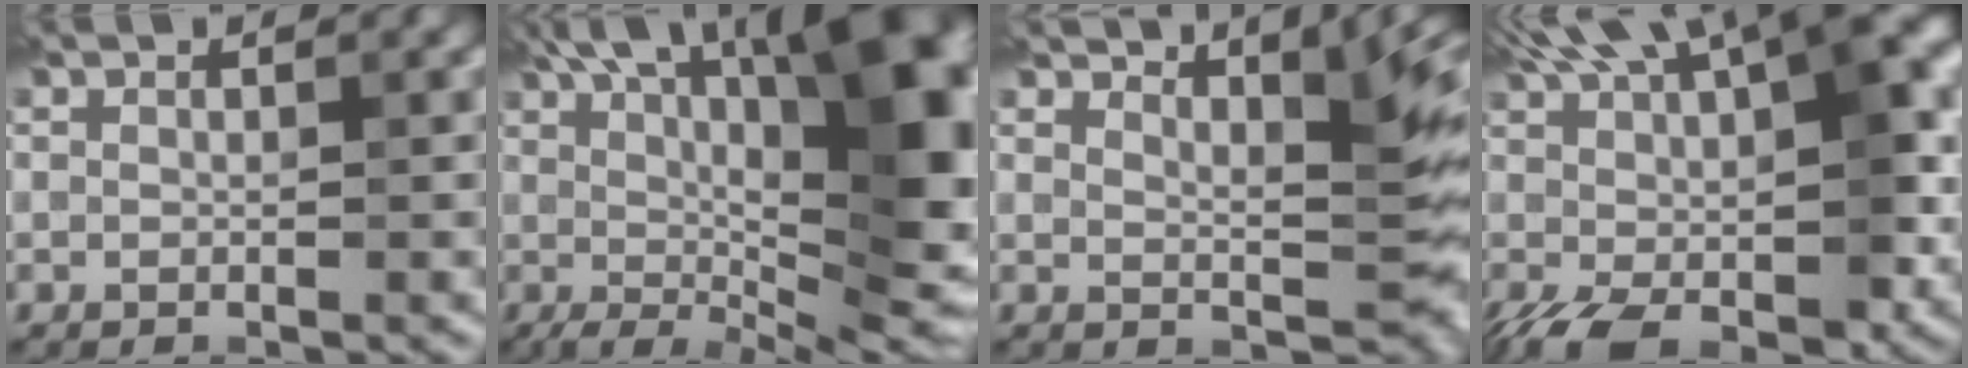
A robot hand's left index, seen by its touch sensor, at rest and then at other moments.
{"total": 18.1, "force": [4.5, 6.7, 16.2], "torque": [-0.218, 0.030, 0.076]}
{"total": 9.8, "force": [7.0, 2.7, 6.3], "torque": [-0.085, 0.008, 0.114]}
{"total": 12.7, "force": [0.9, 5.7, 11.4], "torque": [-0.201, -0.004, 0.014]}